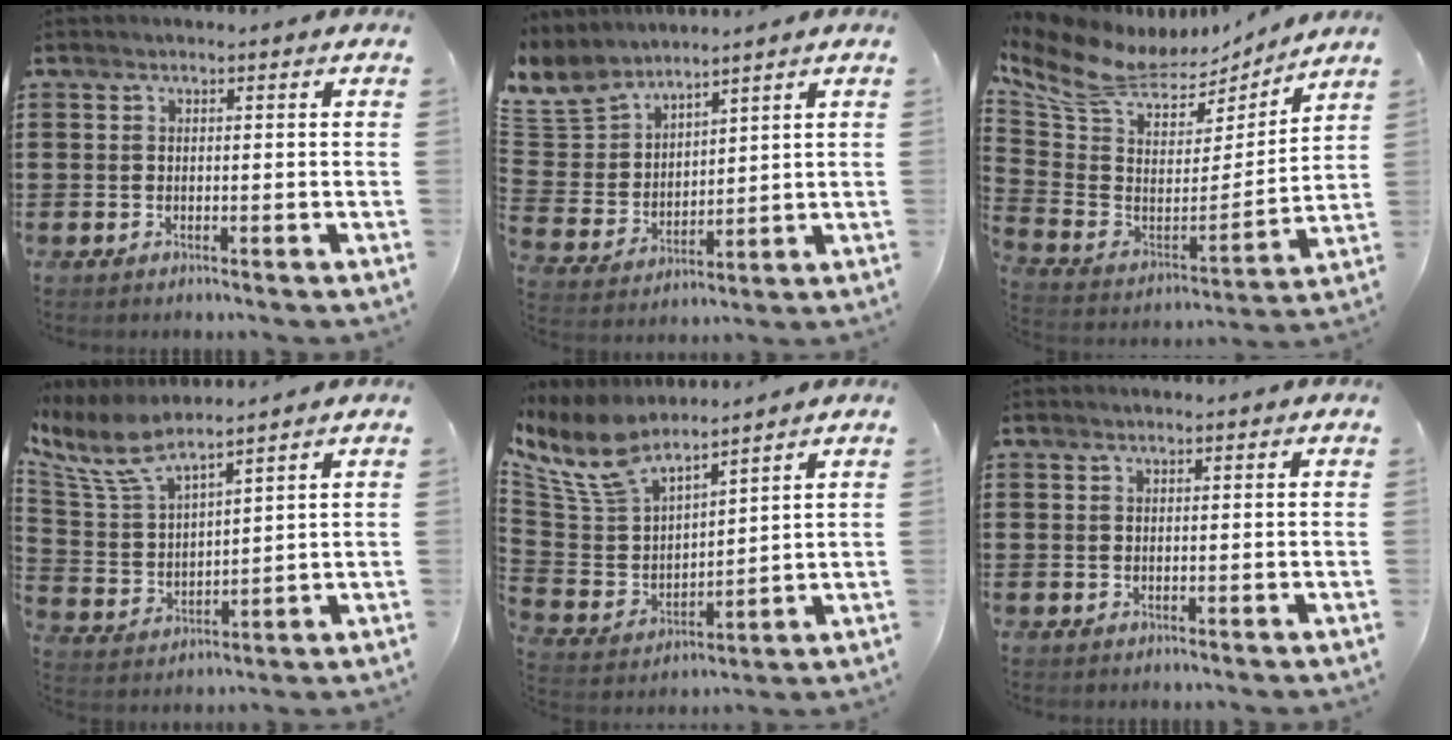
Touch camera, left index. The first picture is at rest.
{"total": 7.0, "force": [6.1, 3.3, 0.9], "torque": [-0.058, -0.036, 0.115]}
{"total": 10.3, "force": [7.6, 4.7, 5.0], "torque": [-0.136, -0.043, 0.135]}
{"total": 8.4, "force": [7.0, 1.9, 4.1], "torque": [-0.115, -0.031, 0.124]}
{"total": 10.1, "force": [8.2, 3.8, 4.4], "torque": [-0.128, -0.043, 0.149]}
{"total": 0.0}